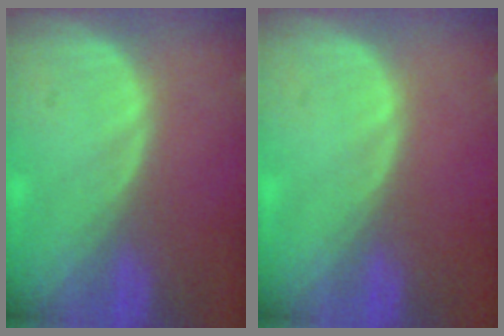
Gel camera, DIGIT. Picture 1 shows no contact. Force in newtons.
{"total": 0.0}